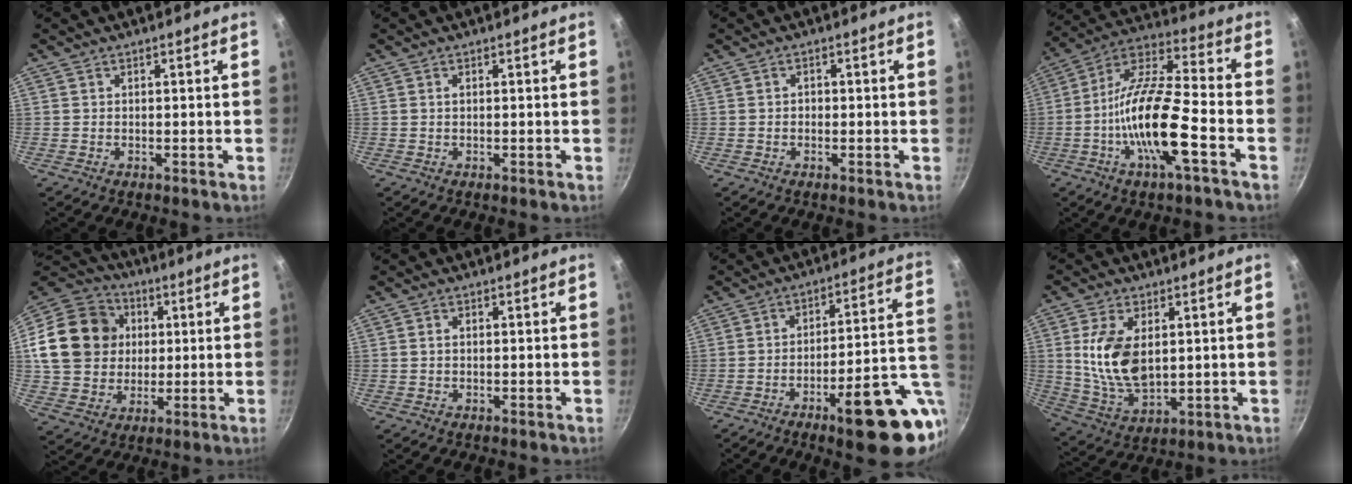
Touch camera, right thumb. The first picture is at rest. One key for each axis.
{"total": 0.7, "fx": 0.2, "fy": 0.4, "fz": 0.5, "tx": -0.009, "ty": 0.002, "tz": 0.004}
{"total": 1.3, "fx": -0.1, "fy": 1.1, "fz": 0.7, "tx": -0.009, "ty": 0.005, "tz": -0.003}
{"total": 17.3, "fx": -5.6, "fy": 4.6, "fz": 15.7, "tx": -0.290, "ty": 0.036, "tz": -0.120}
{"total": 20.1, "fx": 3.1, "fy": 17.1, "fz": 10.0, "tx": -0.176, "ty": 0.023, "tz": 0.057}
{"total": 1.2, "fx": 0.1, "fy": 0.9, "fz": 0.8, "tx": -0.012, "ty": 0.006, "tz": 0.001}
{"total": 18.8, "fx": -6.0, "fy": 5.0, "fz": 17.0, "tx": -0.205, "ty": 0.026, "tz": -0.079}
{"total": 13.0, "fx": 2.3, "fy": 7.6, "fz": 10.3, "tx": -0.187, "ty": -0.022, "tz": 0.054}